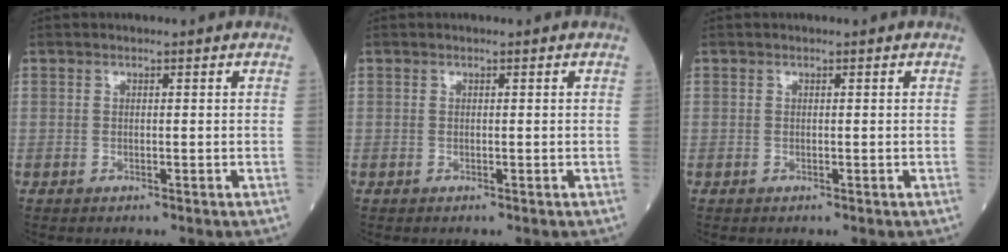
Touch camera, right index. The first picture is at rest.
{"total": 0.0}
{"total": 0.0}